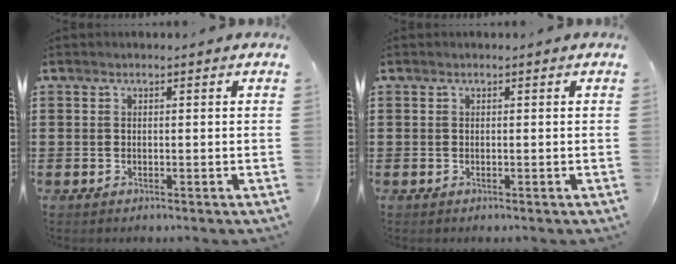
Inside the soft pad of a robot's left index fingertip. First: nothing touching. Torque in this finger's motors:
{"motor_torque": [0.00, 0.00, 0.01, -0.01]}